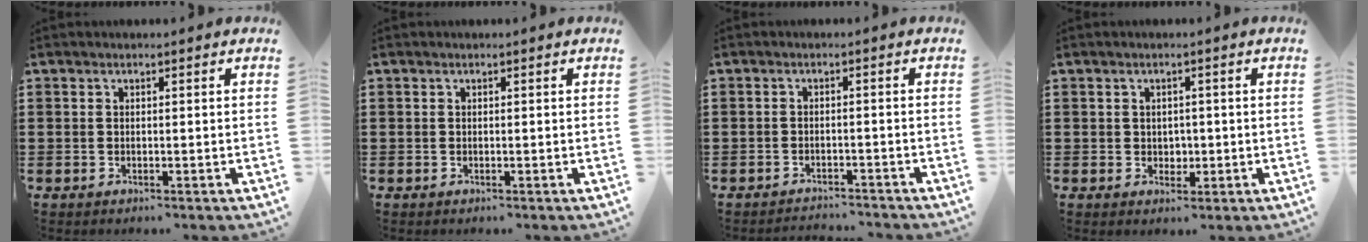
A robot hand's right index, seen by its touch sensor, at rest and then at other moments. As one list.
[{"total": 0.0}, {"total": 2.2, "force": [-2.2, 0.2, -0.2], "torque": [-0.003, 0.003, -0.050]}, {"total": 1.7, "force": [0.2, 1.6, 0.5], "torque": [-0.007, 0.006, 0.000]}]